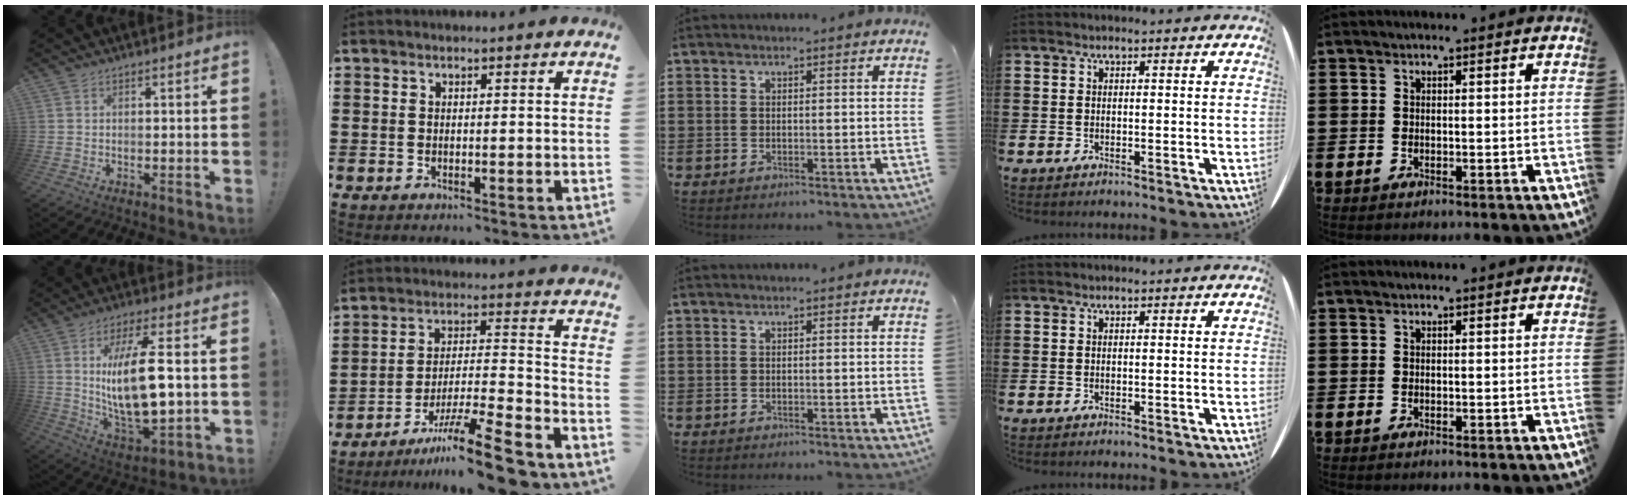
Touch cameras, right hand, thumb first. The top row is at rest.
{"thumb": {"total": 19.1, "force": [2.4, 6.9, 17.7], "torque": [-0.339, -0.018, 0.029]}, "index": {"total": 13.2, "force": [-10.2, 1.0, 8.2], "torque": [-0.118, 0.037, -0.186]}}